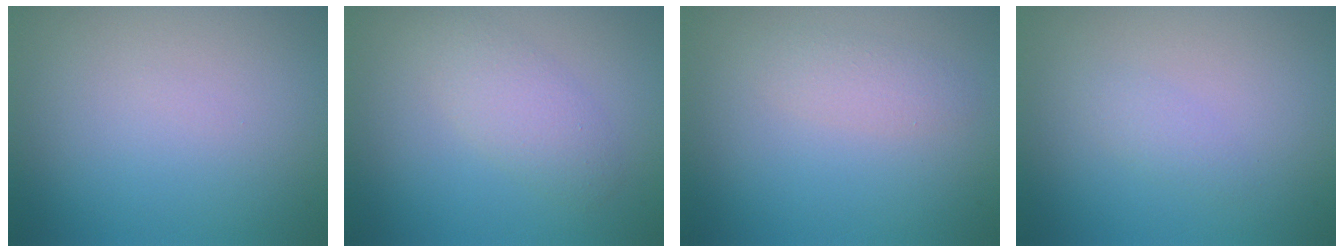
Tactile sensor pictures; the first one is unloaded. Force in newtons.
{"total": 2.7, "press": 2.7, "slide": 0.2}
{"total": 1.5, "press": 1.5, "slide": 0.1}
{"total": 1.1, "press": 1.1, "slide": 0.0}